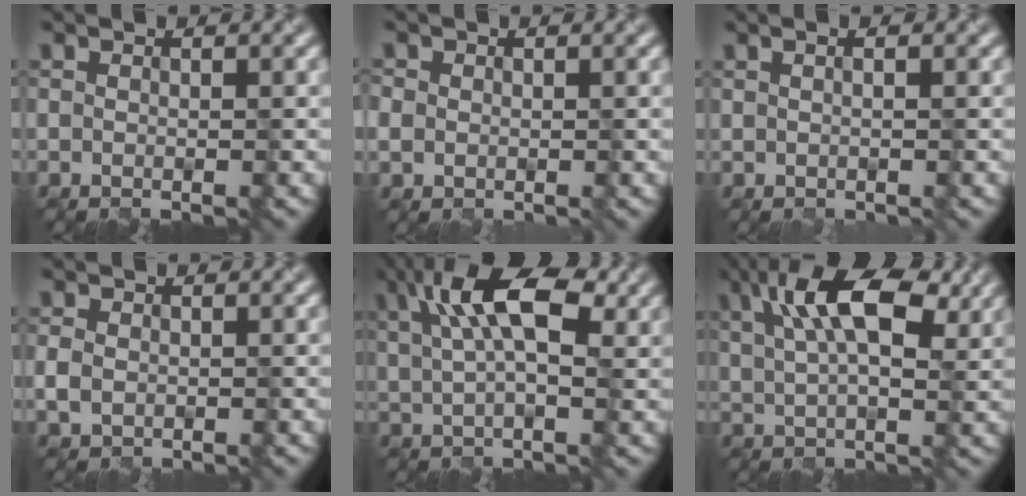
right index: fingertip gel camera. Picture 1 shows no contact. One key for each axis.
{"total": 1.1, "fx": 0.2, "fy": 1.1, "fz": 0.1, "tx": -0.003, "ty": -0.002, "tz": 0.006}
{"total": 1.0, "fx": 0.6, "fy": 0.4, "fz": 0.7, "tx": 0.000, "ty": 0.003, "tz": 0.001}
{"total": 1.2, "fx": -0.1, "fy": 1.1, "fz": 0.4, "tx": -0.013, "ty": -0.003, "tz": 0.001}
{"total": 8.3, "fx": 3.5, "fy": 3.4, "fz": 6.7, "tx": -0.128, "ty": 0.020, "tz": 0.058}
{"total": 9.6, "fx": 4.6, "fy": 4.0, "fz": 7.4, "tx": -0.137, "ty": 0.021, "tz": 0.077}